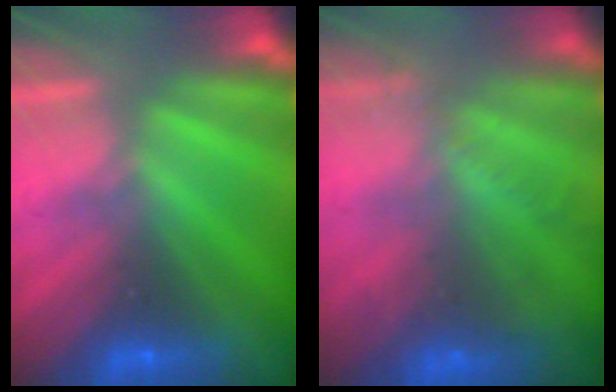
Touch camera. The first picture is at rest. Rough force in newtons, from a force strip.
{"total": 7.7}